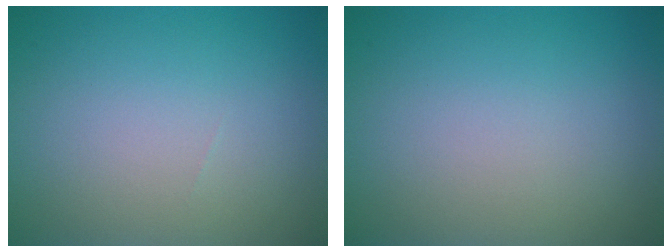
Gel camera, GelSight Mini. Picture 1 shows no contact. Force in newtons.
{"total": 0.0}